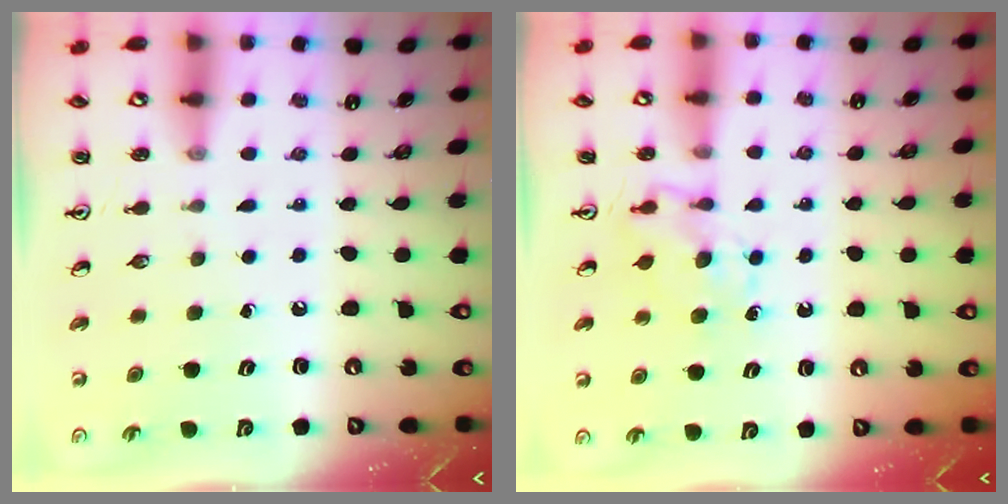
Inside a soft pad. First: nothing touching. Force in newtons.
{"total": 6.0, "press": 6.0, "slide": 0.8}